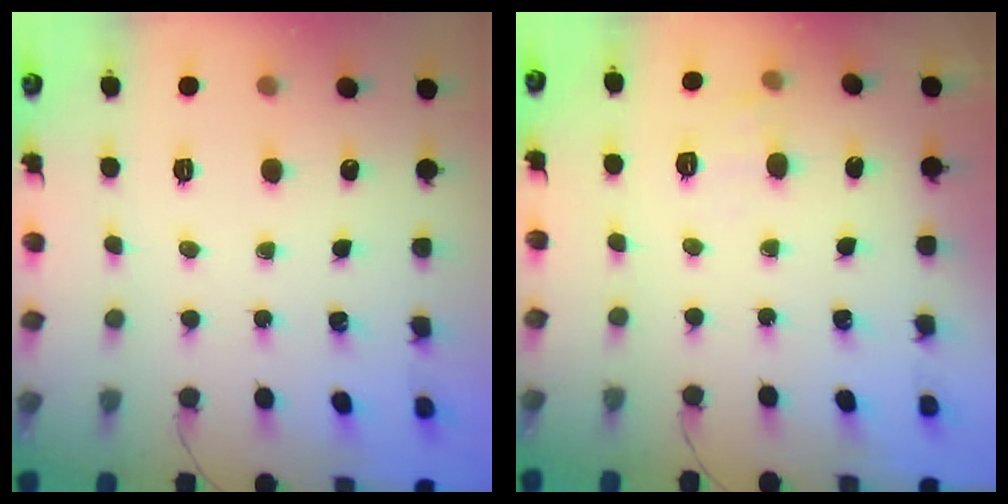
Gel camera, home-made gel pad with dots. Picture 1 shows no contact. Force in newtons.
{"total": 5.9, "press": 5.7, "slide": 1.7}